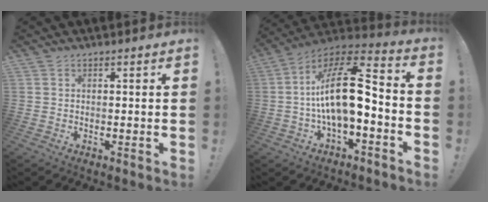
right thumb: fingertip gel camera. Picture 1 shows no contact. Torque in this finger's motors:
{"motor_torque": [2.09, 2.92, 1.49, -1.27, 0.20]}